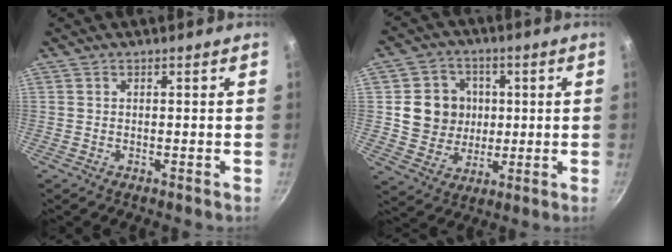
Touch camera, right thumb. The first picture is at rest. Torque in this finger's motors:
{"motor_torque": [1.48, 1.41, 0.68, -0.37, 0.17]}